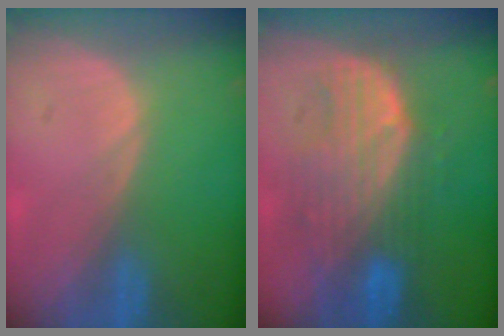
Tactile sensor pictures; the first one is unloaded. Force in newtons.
{"total": 9.2, "press": 8.4, "slide": 3.7}